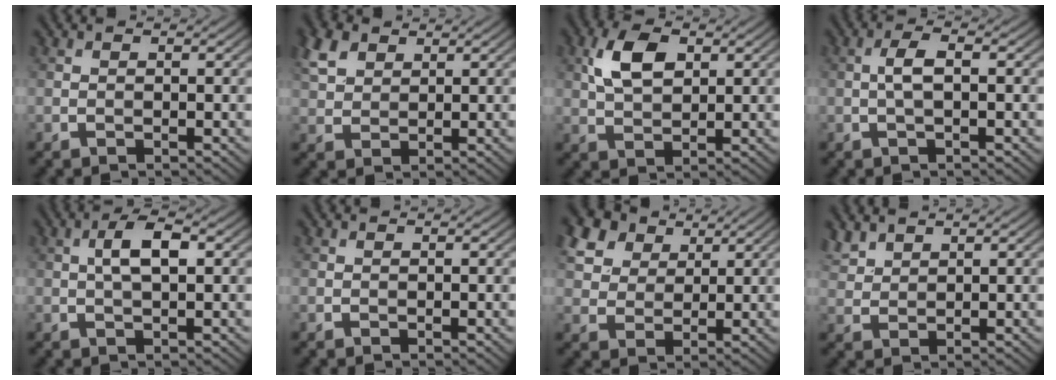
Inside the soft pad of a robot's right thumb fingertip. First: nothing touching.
{"total": 4.8, "force": [2.7, 3.1, 2.6], "torque": [-0.069, 0.010, 0.055]}
{"total": 6.0, "force": [2.1, 3.4, 4.5], "torque": [-0.102, 0.005, 0.038]}
{"total": 2.8, "force": [-0.1, 0.7, 2.7], "torque": [-0.056, 0.009, -0.006]}
{"total": 4.1, "force": [0.7, 1.4, 3.8], "torque": [-0.076, 0.009, 0.010]}
{"total": 0.0}
{"total": 8.4, "force": [4.8, 5.5, 4.0], "torque": [-0.139, 0.019, 0.092]}
{"total": 3.1, "force": [2.6, 1.3, 1.2], "torque": [-0.034, 0.007, 0.061]}